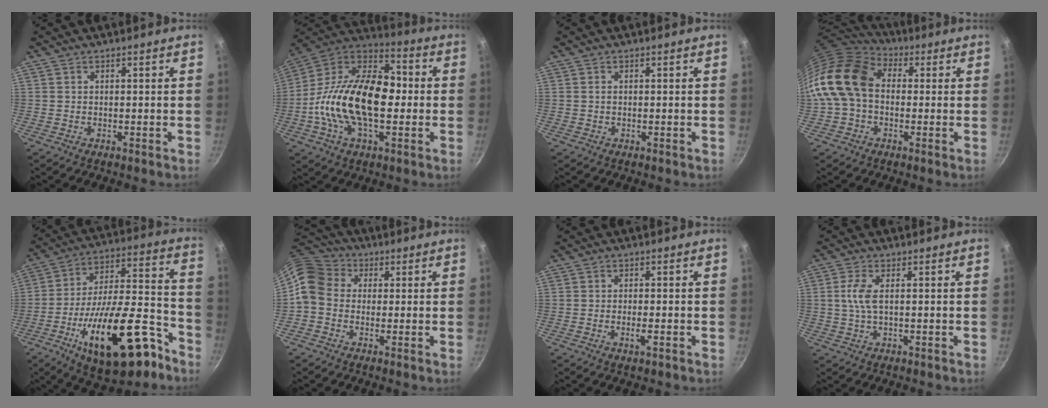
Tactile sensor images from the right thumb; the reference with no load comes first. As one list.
[{"total": 24.1, "force": [-2.1, 13.8, 19.7], "torque": [-0.326, 0.042, -0.058]}, {"total": 0.6, "force": [0.0, 0.3, 0.4], "torque": [-0.008, 0.002, 0.000]}, {"total": 17.0, "force": [0.5, 12.4, 11.6], "torque": [-0.209, 0.035, -0.008]}, {"total": 26.8, "force": [-13.4, 11.0, 20.4], "torque": [-0.278, 0.083, -0.202]}, {"total": 8.7, "force": [0.4, 7.3, 4.7], "torque": [-0.069, 0.024, -0.014]}, {"total": 2.0, "force": [-0.9, 0.4, 1.8], "torque": [-0.036, 0.002, -0.018]}, {"total": 4.2, "force": [0.3, 1.5, 3.9], "torque": [-0.096, 0.004, 0.004]}]